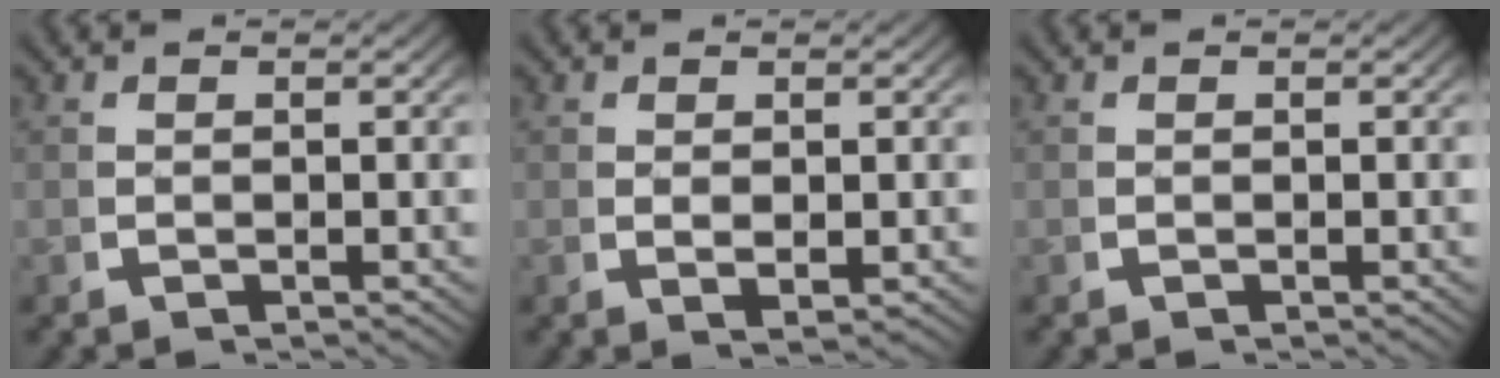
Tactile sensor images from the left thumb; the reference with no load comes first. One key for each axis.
{"total": 1.3, "fx": 0.4, "fy": 0.7, "fz": 1.1, "tx": -0.029, "ty": -0.010, "tz": 0.015}
{"total": 0.0}